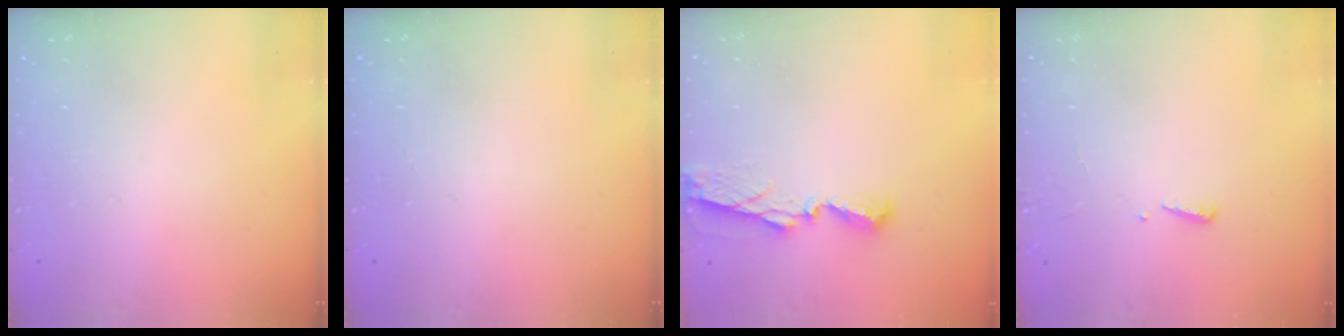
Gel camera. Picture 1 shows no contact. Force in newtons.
{"total": 0.0}
{"total": 7.2, "press": 7.2, "slide": 0.5}
{"total": 2.4, "press": 2.4, "slide": 0.2}